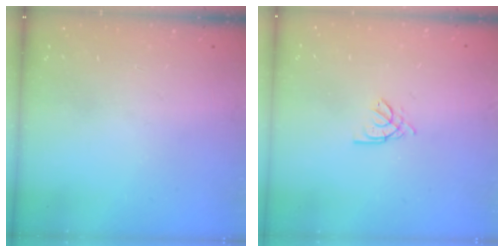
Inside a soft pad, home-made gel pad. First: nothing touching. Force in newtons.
{"total": 2.3, "press": 2.3, "slide": 0.5}